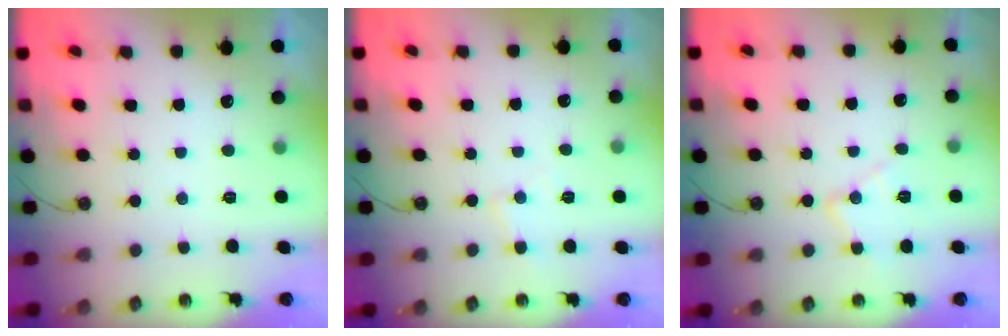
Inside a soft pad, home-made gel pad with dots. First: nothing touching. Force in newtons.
{"total": 5.4, "press": 5.4, "slide": 0.7}
{"total": 10.1, "press": 10.1, "slide": 0.8}